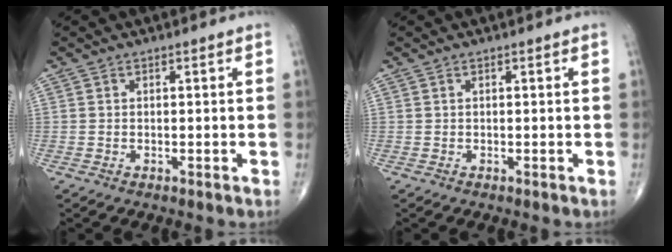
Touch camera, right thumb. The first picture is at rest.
{"total": 0.0}